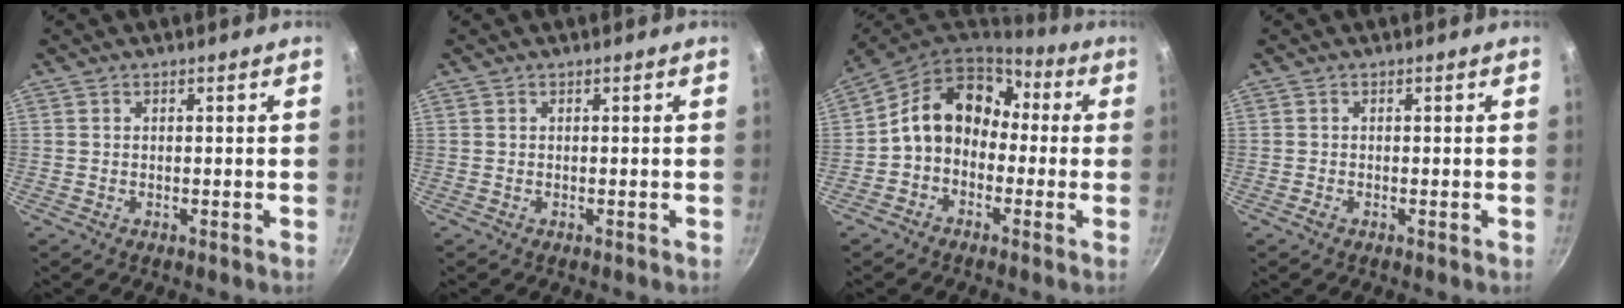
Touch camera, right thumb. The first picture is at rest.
{"total": 0.0}
{"total": 13.1, "force": [0.3, 10.4, 8.0], "torque": [-0.098, 0.049, -0.016]}
{"total": 0.5, "force": [-0.3, 0.2, 0.3], "torque": [-0.008, 0.002, -0.008]}